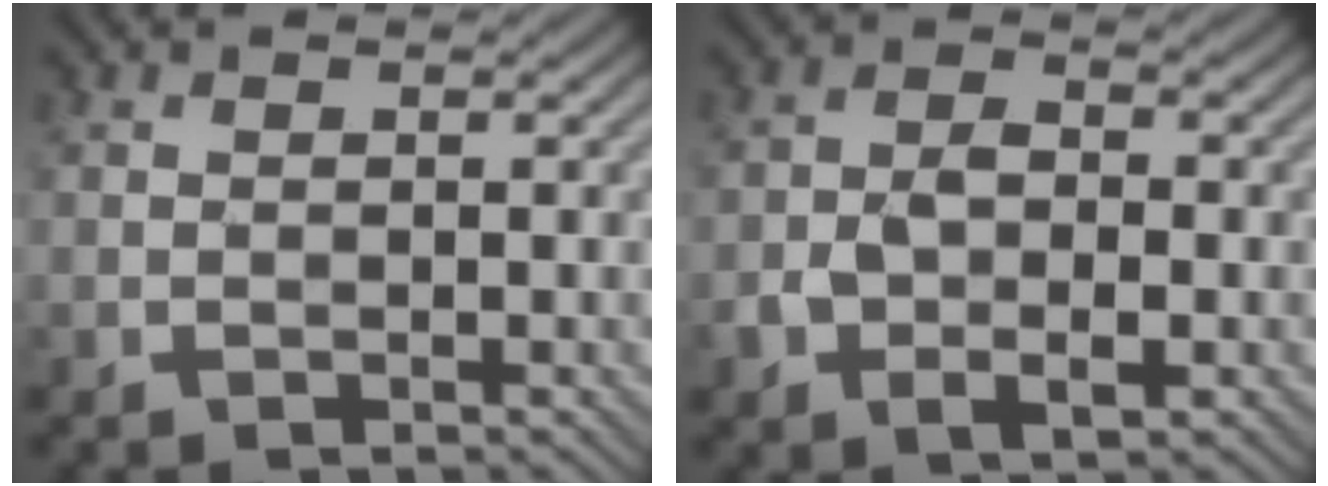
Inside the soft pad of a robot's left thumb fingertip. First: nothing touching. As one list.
[{"total": 4.6, "force": [-1.6, 2.6, 3.4], "torque": [-0.065, -0.005, -0.026]}]